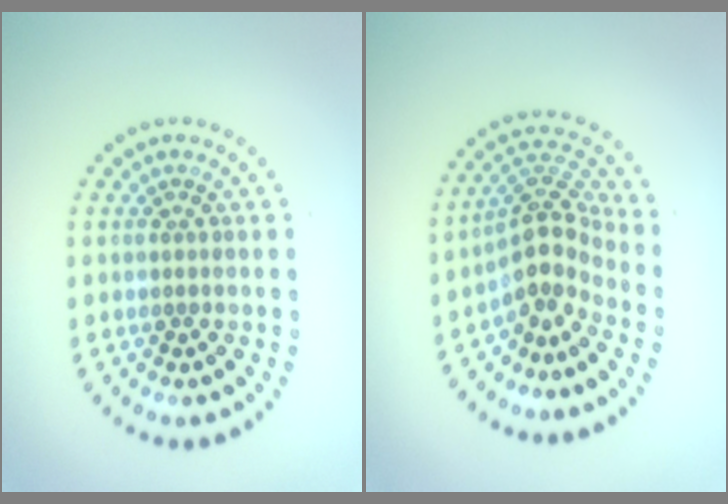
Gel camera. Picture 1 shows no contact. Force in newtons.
{"total": 4.0, "press": 3.0, "slide": 2.7}